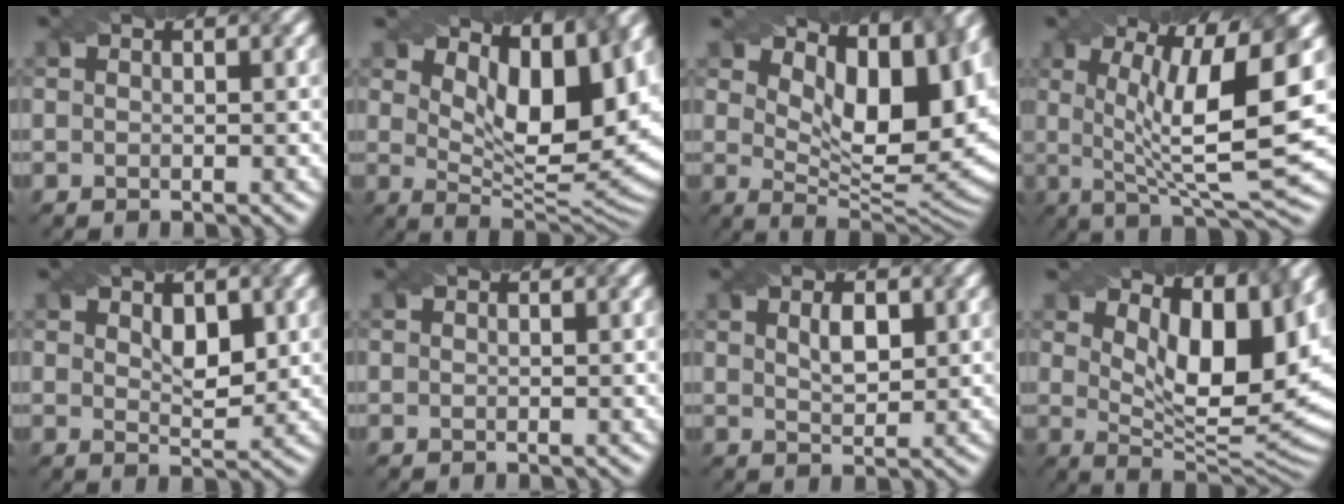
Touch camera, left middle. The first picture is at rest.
{"total": 10.5, "force": [4.6, 4.1, 8.5], "torque": [-0.137, -0.004, 0.081]}
{"total": 12.1, "force": [5.4, 5.2, 9.5], "torque": [-0.143, 0.004, 0.092]}
{"total": 10.9, "force": [1.7, 2.7, 10.5], "torque": [-0.170, 0.000, 0.031]}
{"total": 3.0, "force": [1.2, 1.5, 2.3], "torque": [-0.036, -0.002, 0.024]}
{"total": 0.0}
{"total": 2.3, "force": [0.9, 1.0, 1.9], "torque": [-0.036, 0.000, 0.020]}
{"total": 10.9, "force": [4.6, 4.1, 9.0], "torque": [-0.136, -0.006, 0.077]}